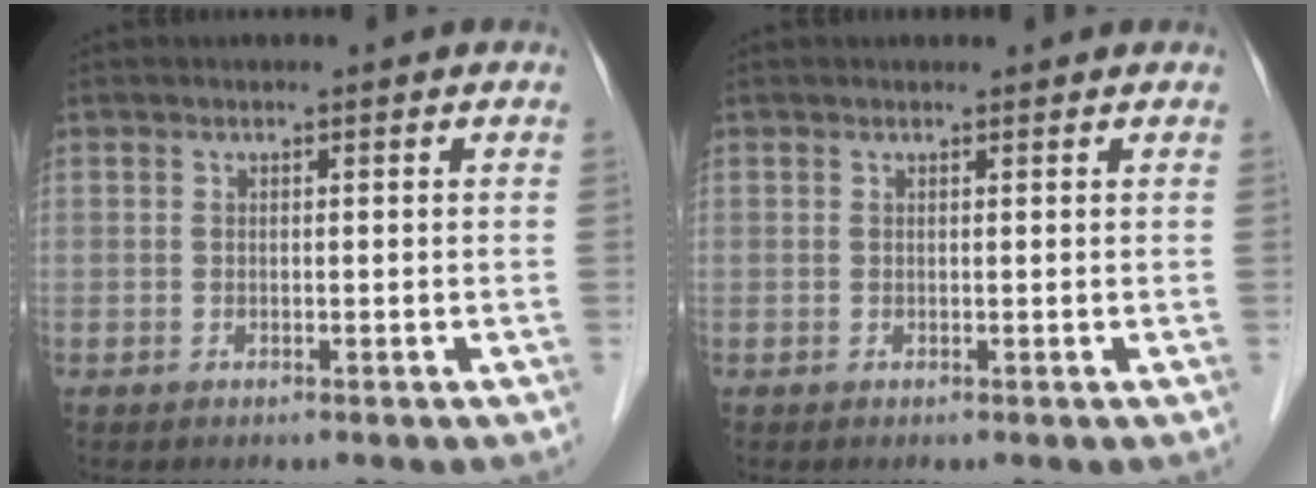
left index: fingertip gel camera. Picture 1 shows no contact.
{"total": 1.1, "force": [1.0, 0.2, 0.1], "torque": [-0.013, 0.008, 0.013]}